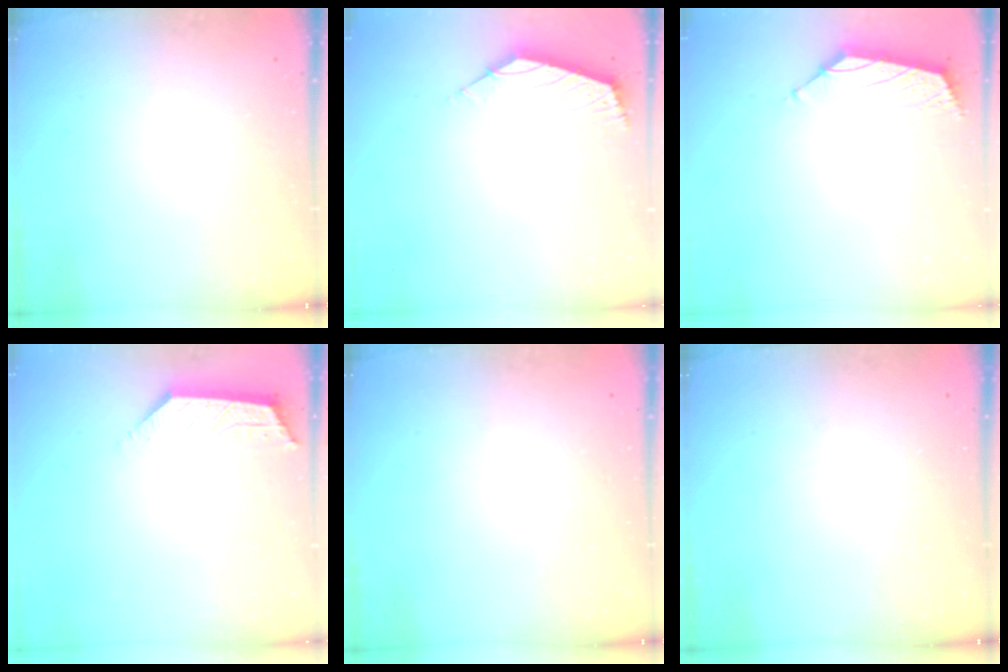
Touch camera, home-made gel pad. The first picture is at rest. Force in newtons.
{"total": 2.5, "press": 2.4, "slide": 0.7}
{"total": 1.6, "press": 1.4, "slide": 0.7}
{"total": 2.3, "press": 2.3, "slide": 0.4}
{"total": 0.0}
{"total": 0.0}